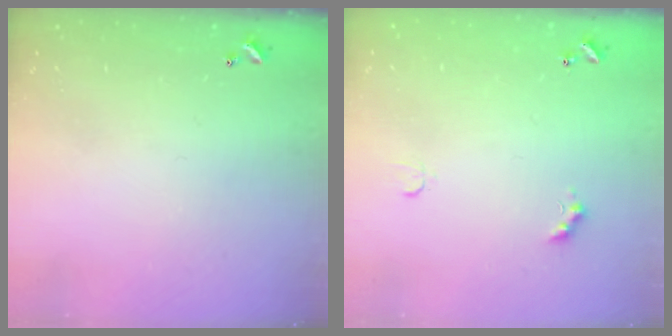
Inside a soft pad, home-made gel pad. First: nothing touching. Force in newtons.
{"total": 2.4, "press": 2.3, "slide": 0.5}